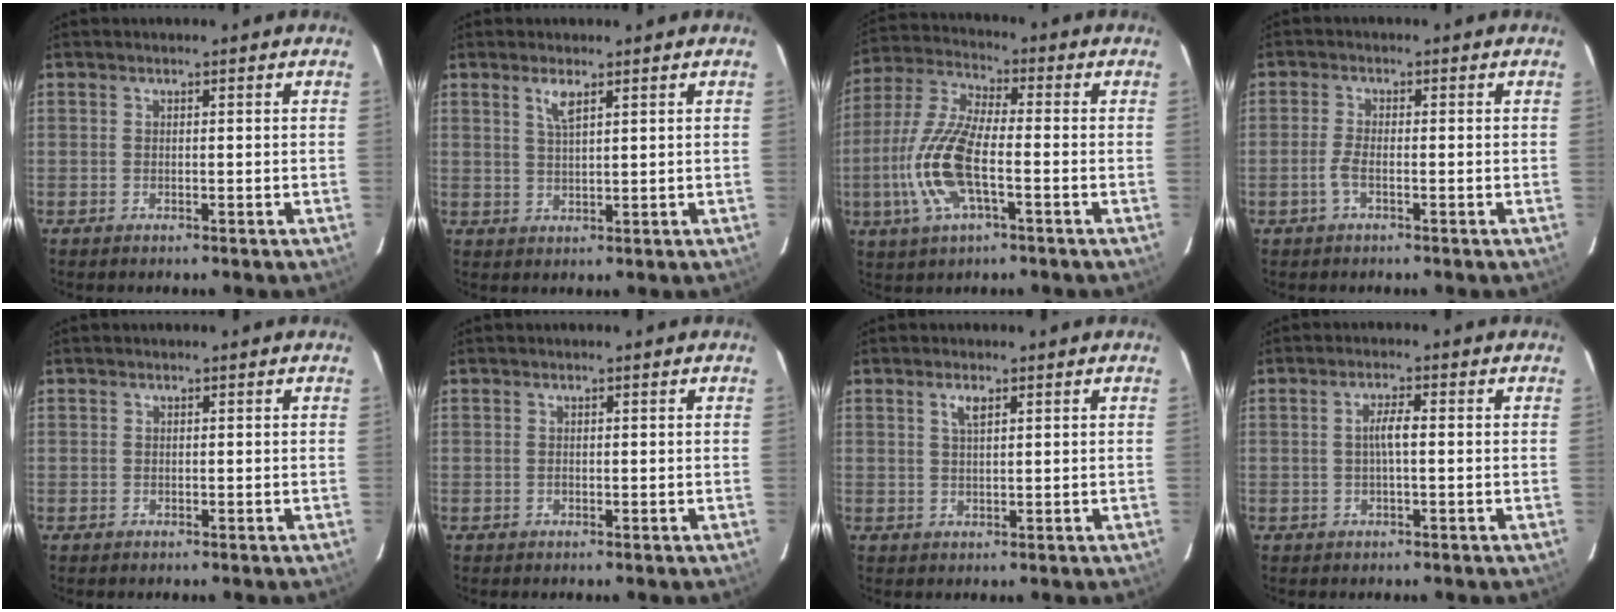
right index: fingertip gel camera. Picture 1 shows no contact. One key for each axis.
{"total": 2.9, "fx": 1.7, "fy": 0.7, "fz": 2.2, "tx": -0.042, "ty": 0.002, "tz": 0.033}
{"total": 13.9, "fx": -3.8, "fy": 4.5, "fz": 12.6, "tx": -0.279, "ty": -0.002, "tz": -0.080}
{"total": 2.5, "fx": -1.2, "fy": 0.6, "fz": 2.1, "tx": -0.053, "ty": 0.001, "tz": -0.027}
{"total": 0.6, "fx": 0.0, "fy": 0.6, "fz": -0.1, "tx": 0.003, "ty": 0.003, "tz": -0.001}
{"total": 0.0}
{"total": 2.1, "fx": 1.1, "fy": 0.7, "fz": 1.7, "tx": -0.031, "ty": 0.003, "tz": 0.020}
{"total": 2.7, "fx": -0.1, "fy": 0.3, "fz": 2.6, "tx": -0.051, "ty": 0.005, "tz": -0.001}